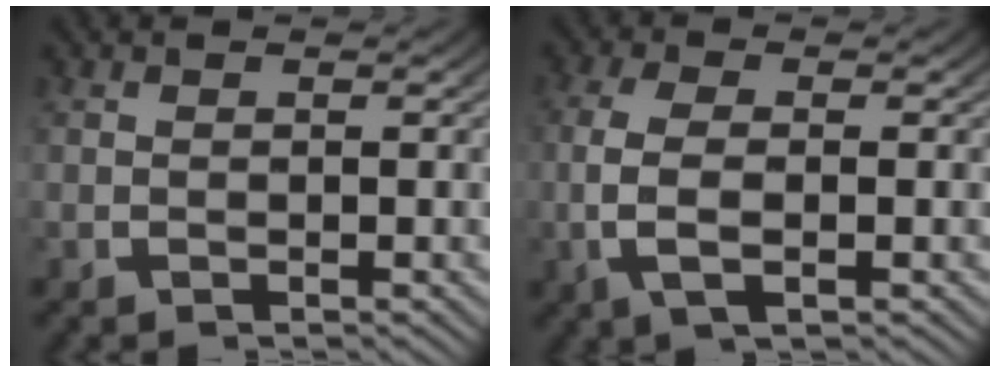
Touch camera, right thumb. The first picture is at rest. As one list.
[{"total": 4.8, "force": [-0.5, 2.5, 4.0], "torque": [-0.107, -0.012, -0.001]}]